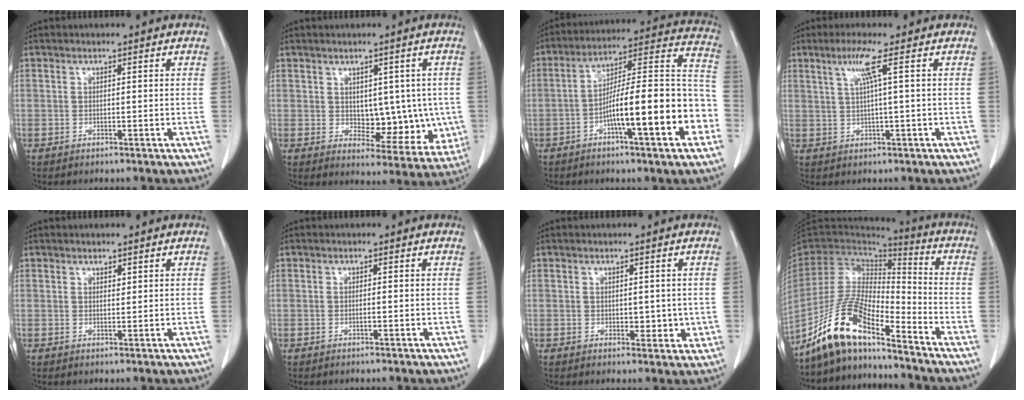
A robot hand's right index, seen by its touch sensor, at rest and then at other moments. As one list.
[{"total": 8.3, "force": [0.2, 5.2, 6.6], "torque": [-0.061, 0.005, 0.022]}, {"total": 18.2, "force": [-6.2, 2.2, 17.0], "torque": [-0.233, 0.027, -0.091]}, {"total": 3.8, "force": [1.4, -1.0, 3.4], "torque": [-0.076, 0.004, 0.032]}, {"total": 0.7, "force": [0.6, 0.3, 0.2], "torque": [-0.003, -0.005, 0.009]}, {"total": 0.0}, {"total": 2.8, "force": [0.1, 1.9, 2.1], "torque": [-0.018, -0.001, 0.009]}, {"total": 13.8, "force": [-10.7, 3.1, 8.2], "torque": [-0.168, 0.009, -0.198]}]